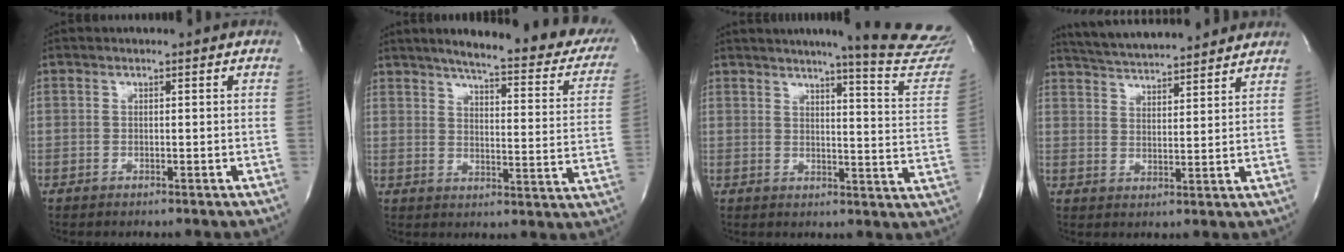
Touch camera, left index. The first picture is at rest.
{"total": 24.4, "force": [19.6, 4.4, 13.7], "torque": [-0.180, -0.035, 0.221]}
{"total": 16.5, "force": [15.3, -0.5, 6.2], "torque": [-0.074, -0.106, 0.161]}
{"total": 14.0, "force": [12.9, 1.7, 5.3], "torque": [-0.094, 0.021, 0.194]}